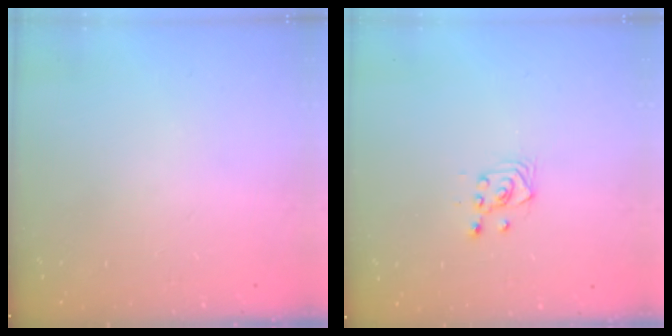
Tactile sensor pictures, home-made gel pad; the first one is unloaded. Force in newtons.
{"total": 4.2, "press": 3.9, "slide": 1.7}